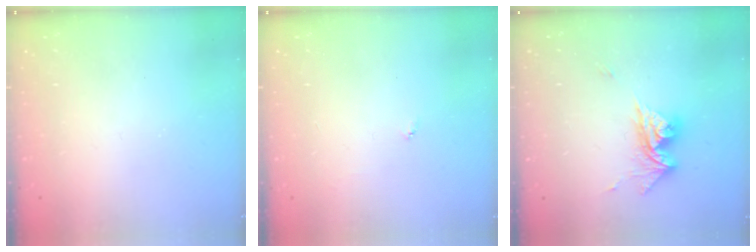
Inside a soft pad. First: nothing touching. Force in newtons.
{"total": 3.6, "press": 3.6, "slide": 0.3}
{"total": 11.2, "press": 11.1, "slide": 1.1}